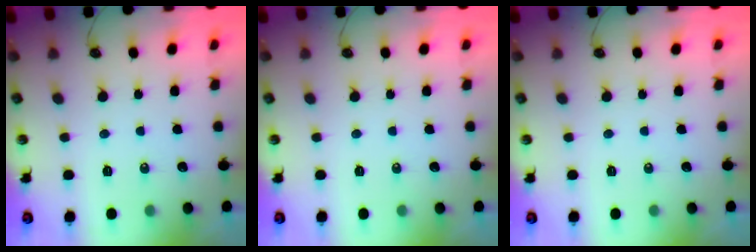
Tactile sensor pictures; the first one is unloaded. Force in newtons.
{"total": 0.0}
{"total": 0.0}